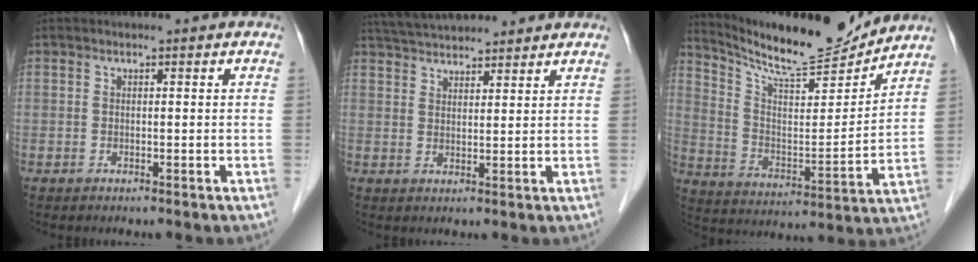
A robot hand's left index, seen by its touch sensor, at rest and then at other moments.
{"total": 10.3, "force": [9.5, 1.9, 3.6], "torque": [-0.063, 0.038, 0.152]}
{"total": 15.6, "force": [14.9, 0.7, 4.6], "torque": [-0.093, -0.015, 0.249]}